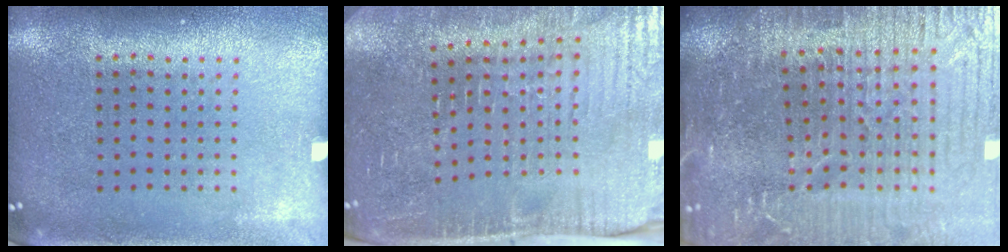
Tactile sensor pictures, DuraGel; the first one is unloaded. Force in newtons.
{"total": 4.7, "press": 4.6, "slide": 1.1}
{"total": 6.3, "press": 5.6, "slide": 3.0}